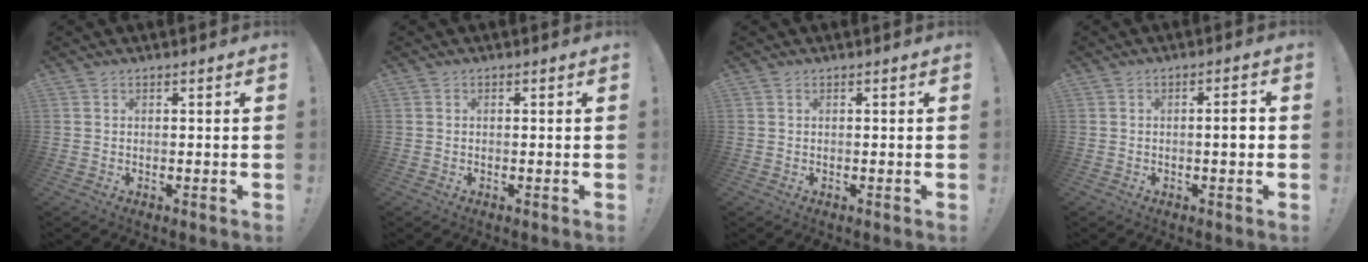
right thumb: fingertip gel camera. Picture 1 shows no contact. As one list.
[{"total": 0.0}, {"total": 0.0}, {"total": 3.5, "force": [-0.2, 0.4, 3.4], "torque": [-0.046, 0.000, -0.011]}]